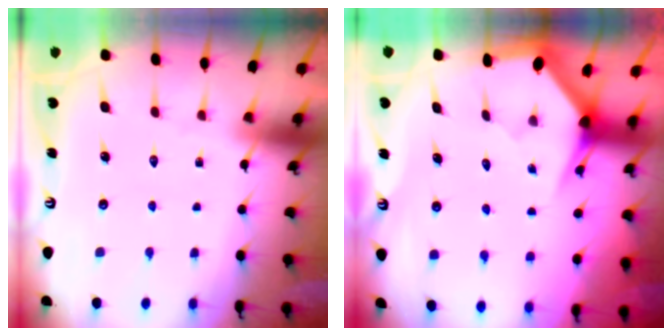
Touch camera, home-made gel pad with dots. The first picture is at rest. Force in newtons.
{"total": 3.0, "press": 3.0, "slide": 0.0}